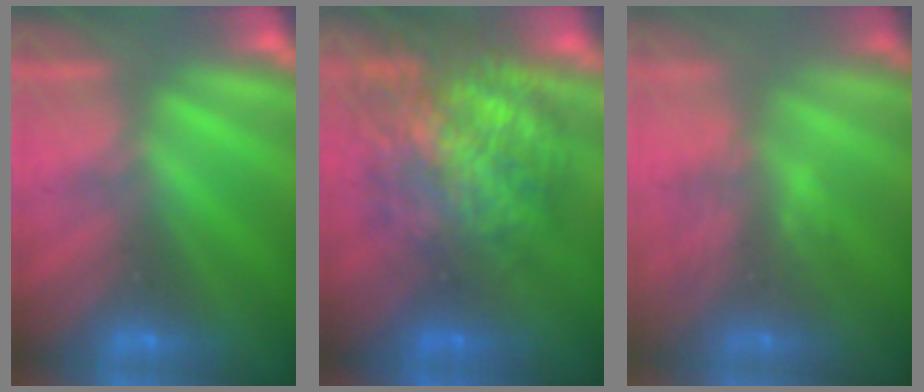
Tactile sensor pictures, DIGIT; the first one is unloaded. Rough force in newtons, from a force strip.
{"total": 7.0}
{"total": 3.0}